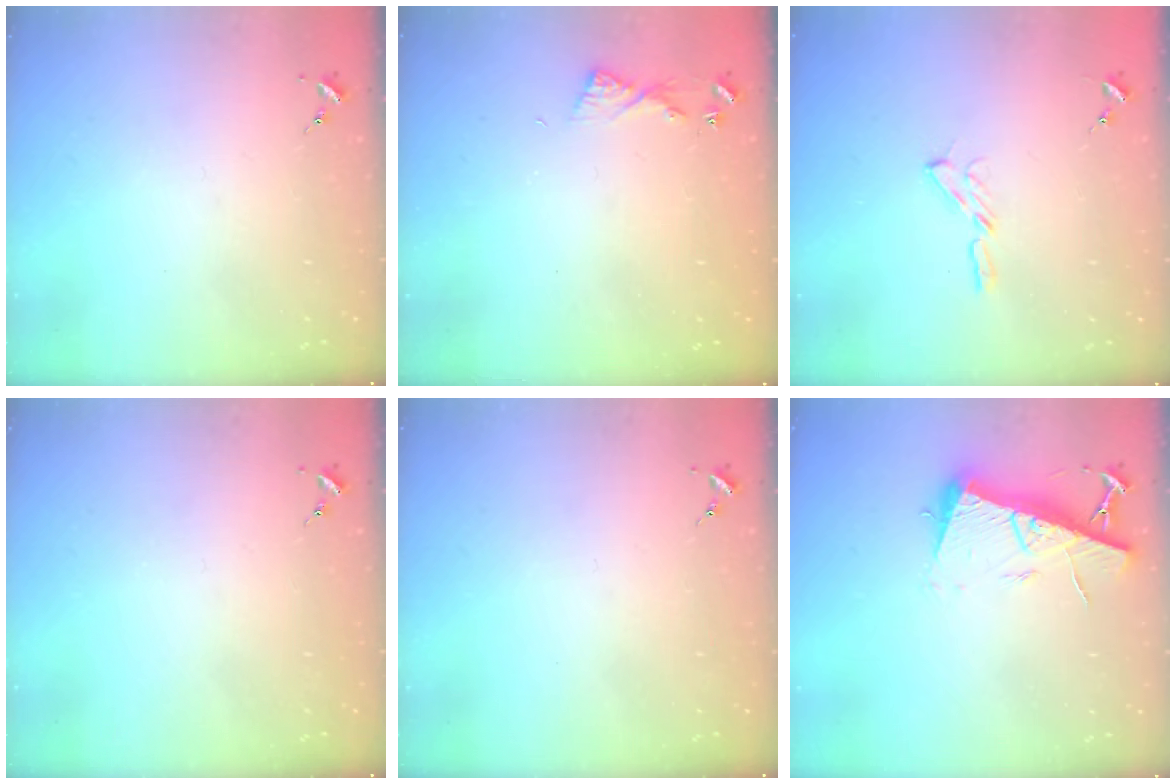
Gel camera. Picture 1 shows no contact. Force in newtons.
{"total": 4.8, "press": 4.7, "slide": 0.5}
{"total": 3.5, "press": 3.5, "slide": 0.4}
{"total": 0.0}
{"total": 0.0}
{"total": 12.9, "press": 12.8, "slide": 1.6}